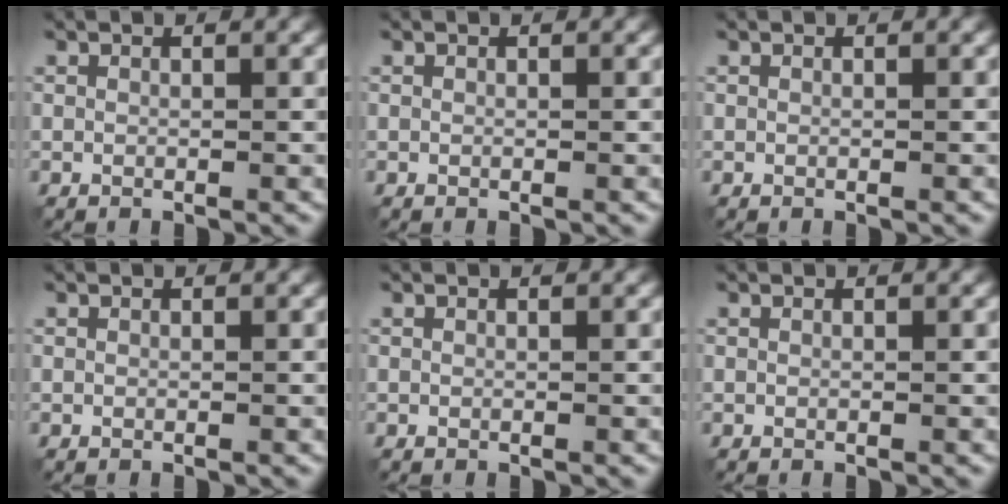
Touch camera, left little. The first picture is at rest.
{"total": 0.0}
{"total": 0.0}
{"total": 0.0}
{"total": 0.0}
{"total": 0.0}